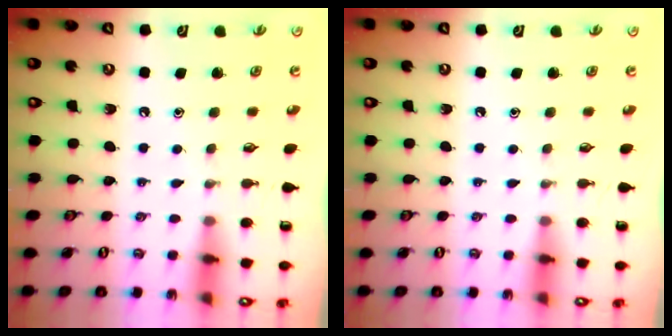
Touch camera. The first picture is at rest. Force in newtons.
{"total": 0.0}